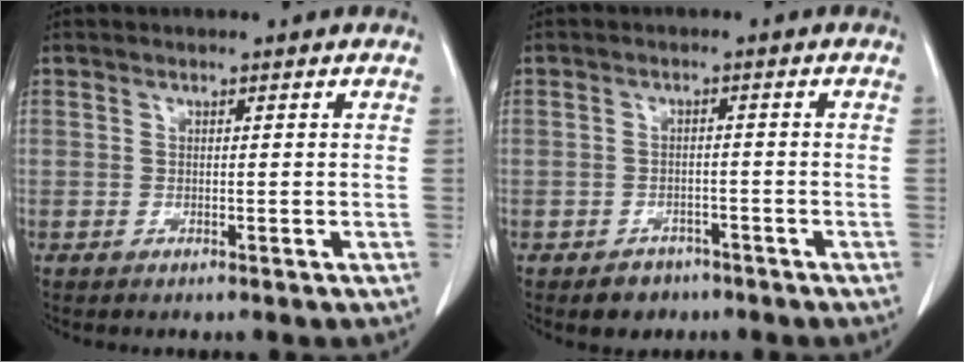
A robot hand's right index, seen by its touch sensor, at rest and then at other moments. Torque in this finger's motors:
{"motor_torque": [-0.61, -0.42, -0.24, -0.08]}